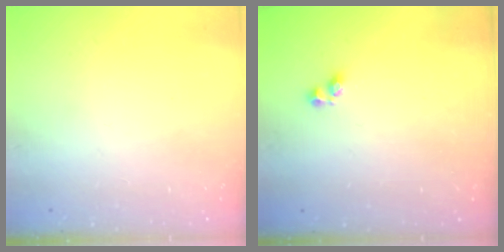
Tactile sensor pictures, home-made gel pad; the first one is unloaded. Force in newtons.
{"total": 1.6, "press": 1.5, "slide": 0.3}